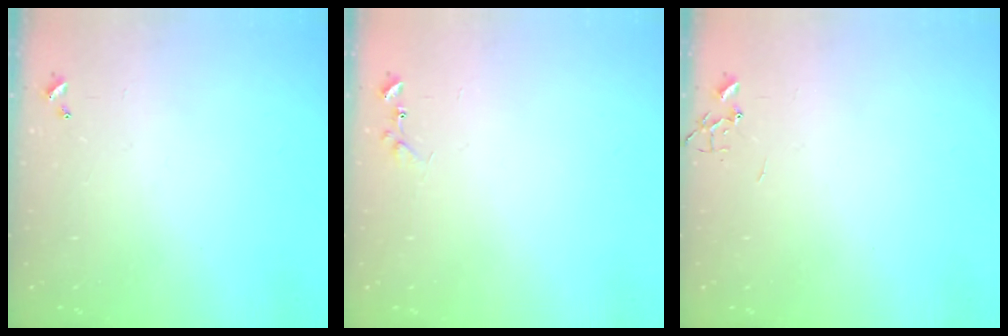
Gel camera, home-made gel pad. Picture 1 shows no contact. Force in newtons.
{"total": 7.1, "press": 7.0, "slide": 0.5}
{"total": 0.0}